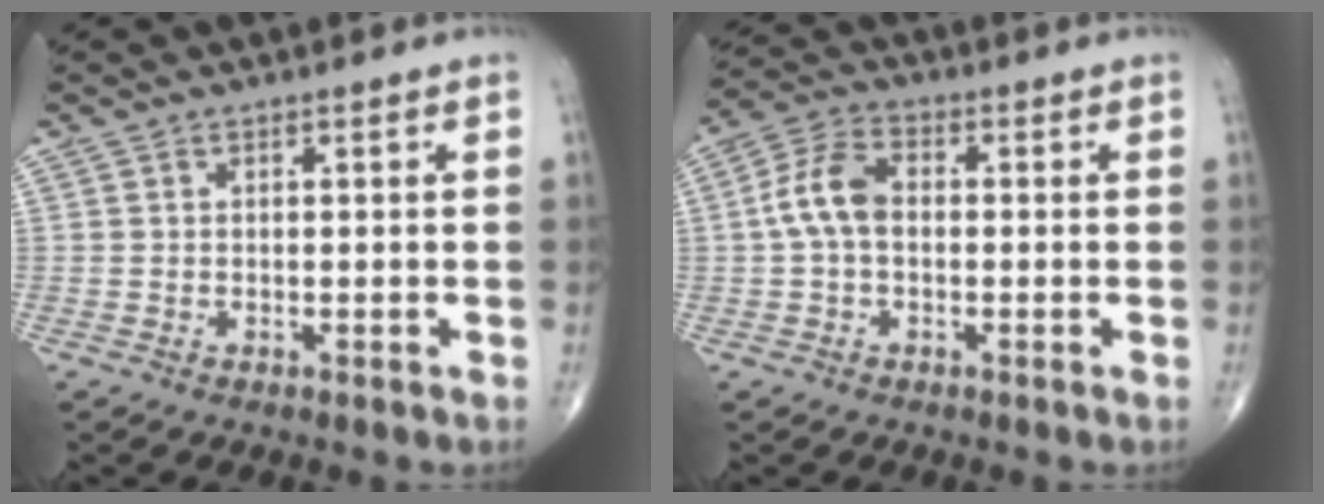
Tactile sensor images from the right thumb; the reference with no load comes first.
{"total": 7.4, "force": [-0.1, 4.6, 5.8], "torque": [-0.115, 0.024, -0.011]}